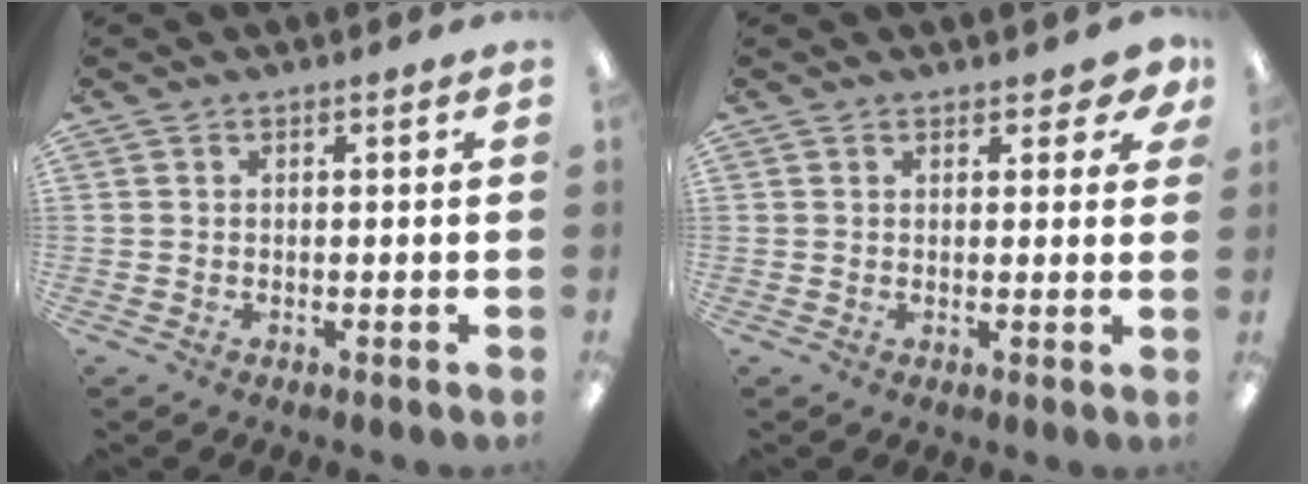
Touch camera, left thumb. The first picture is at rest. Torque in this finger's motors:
{"motor_torque": [-0.08, 0.18, -0.22, 0.07, 0.02]}